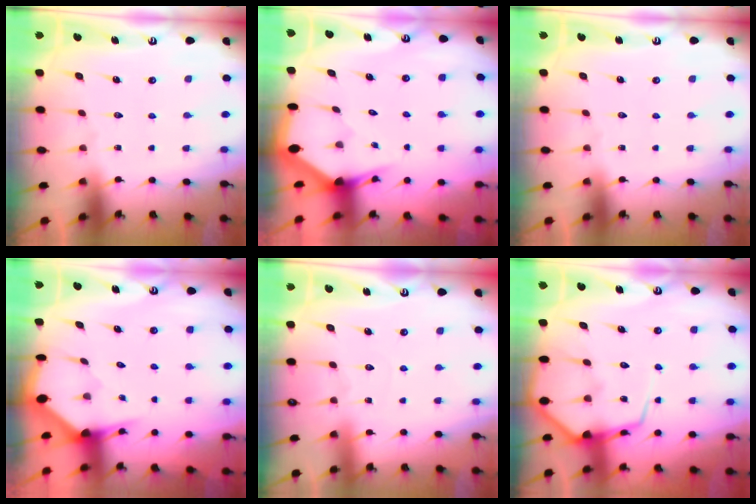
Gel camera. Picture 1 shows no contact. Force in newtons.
{"total": 3.0, "press": 3.0, "slide": 0.2}
{"total": 0.0}
{"total": 2.9, "press": 2.9, "slide": 0.2}
{"total": 3.2, "press": 3.2, "slide": 0.3}
{"total": 10.0, "press": 10.0, "slide": 1.1}